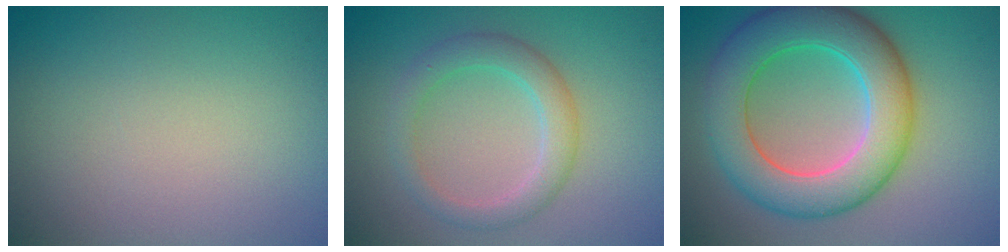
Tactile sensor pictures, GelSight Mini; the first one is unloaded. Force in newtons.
{"total": 3.1, "press": 3.1, "slide": 0.2}
{"total": 9.0, "press": 9.0, "slide": 0.3}